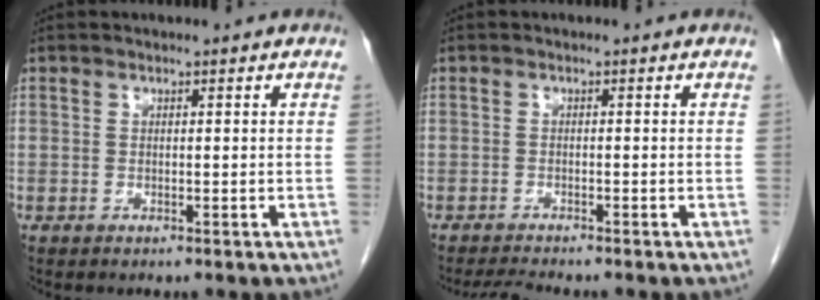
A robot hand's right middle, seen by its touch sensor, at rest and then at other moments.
{"total": 2.7, "force": [-2.6, -0.3, 0.8], "torque": [-0.017, -0.012, -0.044]}